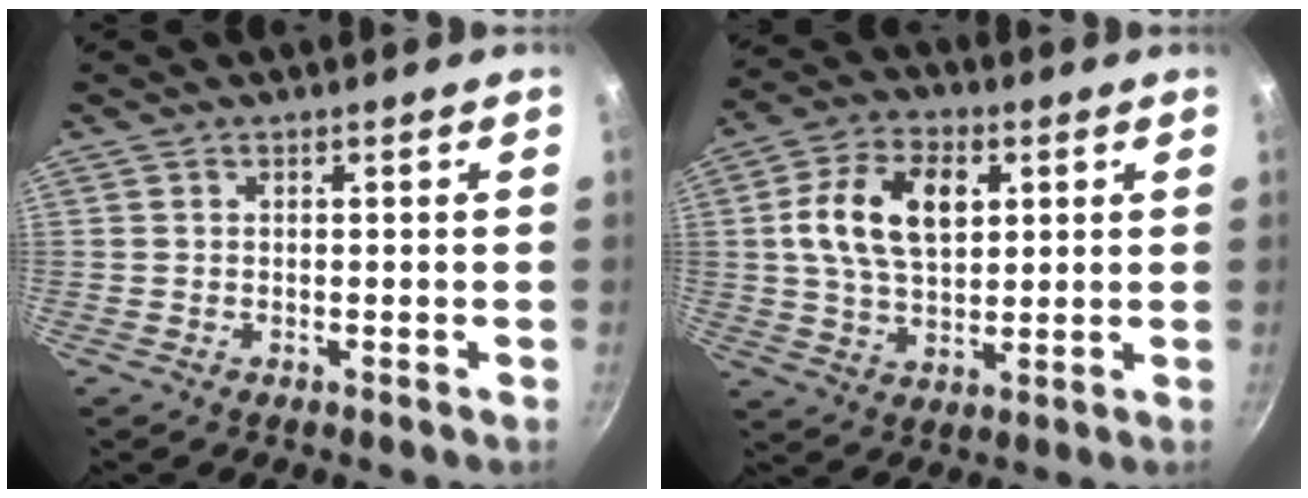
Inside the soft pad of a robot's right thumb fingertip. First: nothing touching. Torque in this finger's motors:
{"motor_torque": [0.17, 0.43, 0.21, -0.13, 0.16]}